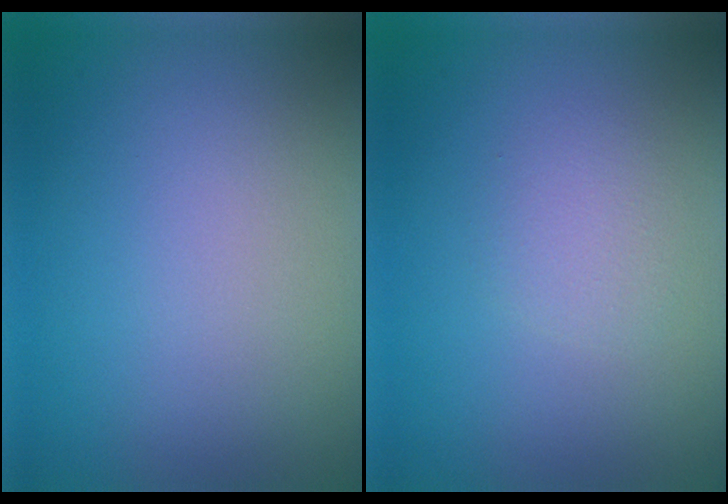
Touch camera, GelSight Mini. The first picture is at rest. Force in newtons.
{"total": 1.5, "press": 1.5, "slide": 0.0}